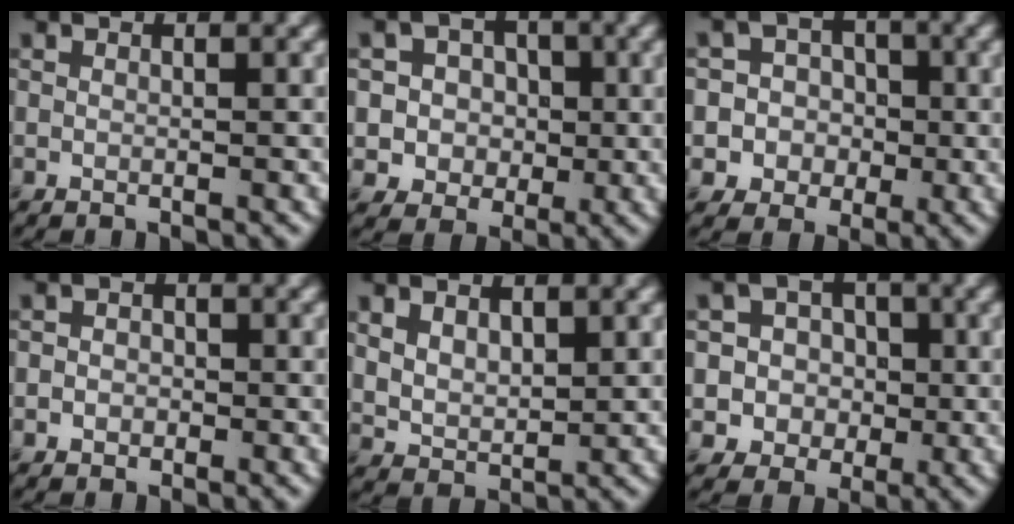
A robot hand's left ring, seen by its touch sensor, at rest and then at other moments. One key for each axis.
{"total": 4.5, "fx": 0.4, "fy": 4.3, "fz": 1.4, "tx": -0.008, "ty": 0.013, "tz": -0.001}
{"total": 5.4, "fx": -0.6, "fy": 5.3, "fz": 0.7, "tx": 0.004, "ty": 0.024, "tz": -0.031}
{"total": 1.6, "fx": -0.3, "fy": 1.4, "fz": 0.7, "tx": 0.004, "ty": 0.001, "tz": -0.014}
{"total": 2.9, "fx": 1.3, "fy": 1.7, "fz": 1.9, "tx": -0.043, "ty": -0.007, "tz": 0.032}
{"total": 4.9, "fx": 0.0, "fy": 4.8, "fz": 1.0, "tx": -0.004, "ty": 0.023, "tz": -0.012}